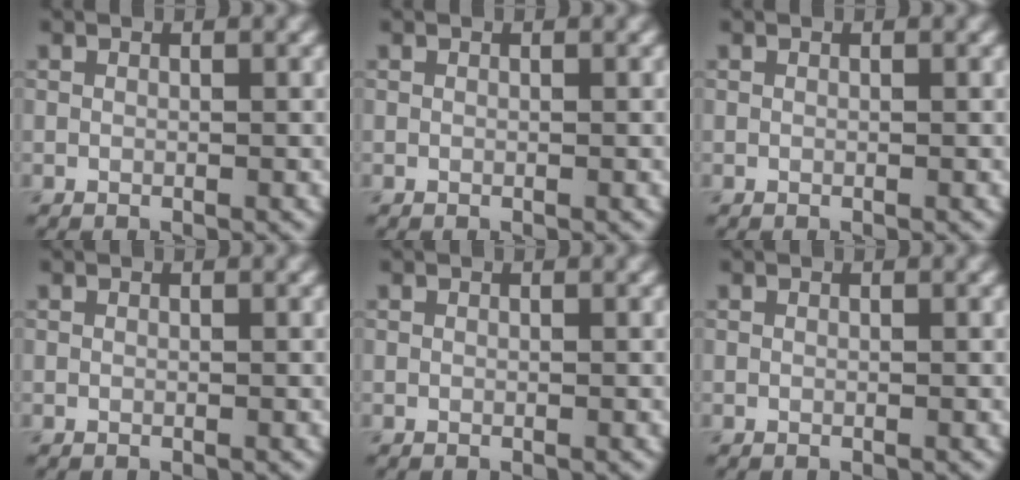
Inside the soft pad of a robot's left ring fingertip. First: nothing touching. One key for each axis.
{"total": 0.0}
{"total": 0.0}
{"total": 0.0}
{"total": 0.0}
{"total": 0.0}